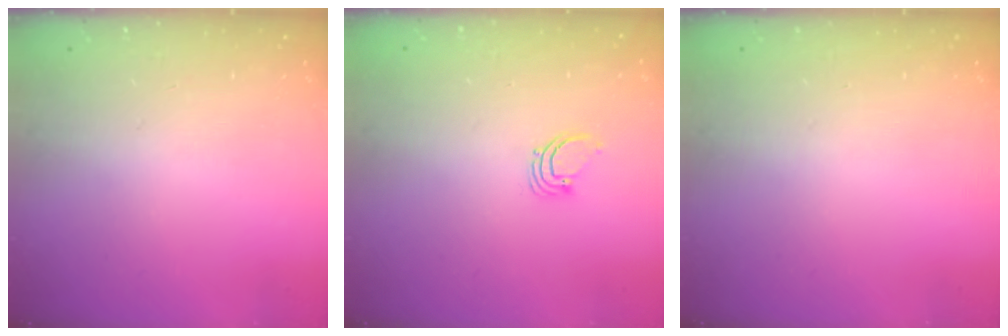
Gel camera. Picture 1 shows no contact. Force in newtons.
{"total": 2.5, "press": 2.5, "slide": 0.1}
{"total": 0.0}